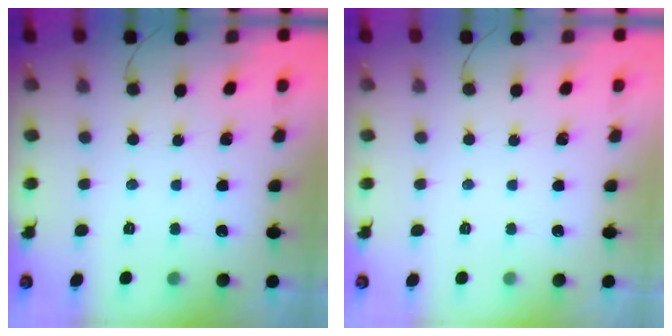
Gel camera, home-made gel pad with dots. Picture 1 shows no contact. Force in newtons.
{"total": 0.0}